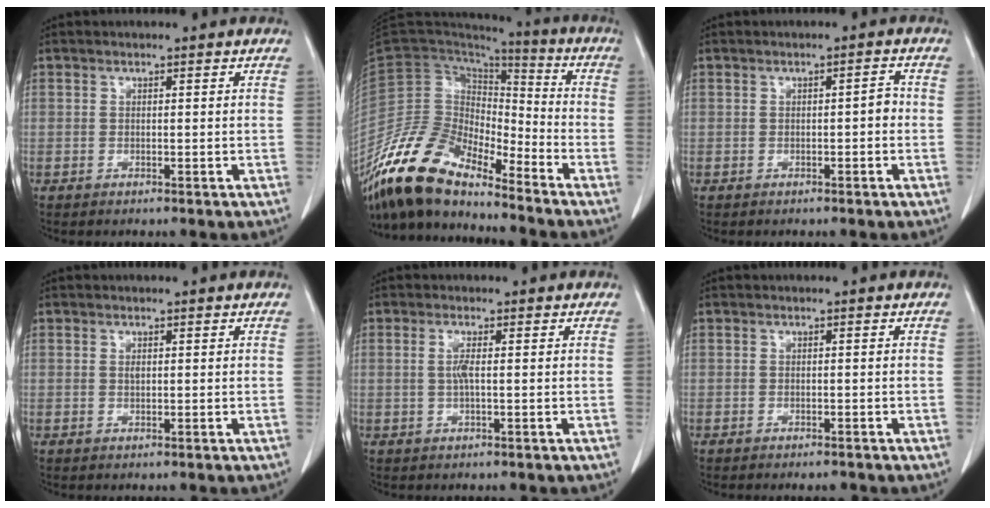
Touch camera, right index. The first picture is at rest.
{"total": 14.1, "force": [-11.9, 4.7, 5.8], "torque": [-0.112, 0.031, -0.229]}
{"total": 1.6, "force": [-0.3, 0.5, 1.5], "torque": [-0.019, 0.003, -0.005]}
{"total": 0.6, "force": [0.1, 0.2, 0.5], "torque": [-0.011, 0.000, 0.002]}
{"total": 2.0, "force": [0.1, 0.1, 2.0], "torque": [-0.045, 0.001, 0.002]}
{"total": 1.4, "force": [-1.1, 0.5, 0.6], "torque": [-0.008, -0.002, -0.010]}